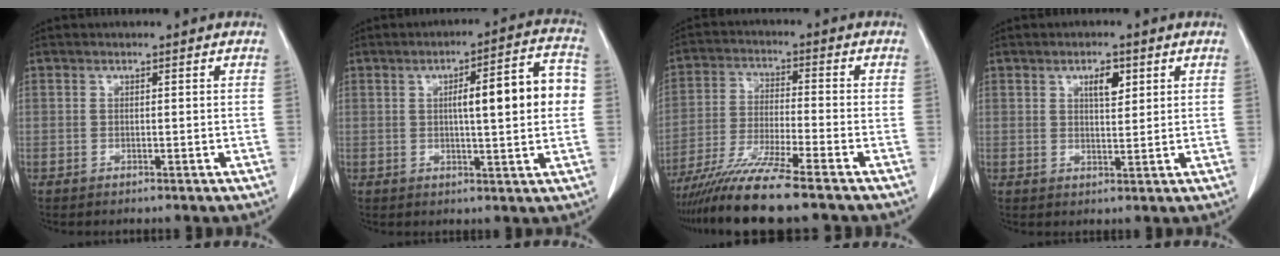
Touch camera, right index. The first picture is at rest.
{"total": 11.1, "force": [1.0, 1.5, 11.0], "torque": [-0.150, 0.027, 0.014]}
{"total": 11.1, "force": [-9.0, -1.1, 6.4], "torque": [-0.114, -0.032, -0.157]}
{"total": 3.5, "force": [1.7, 1.3, 2.7], "torque": [-0.045, -0.001, 0.029]}